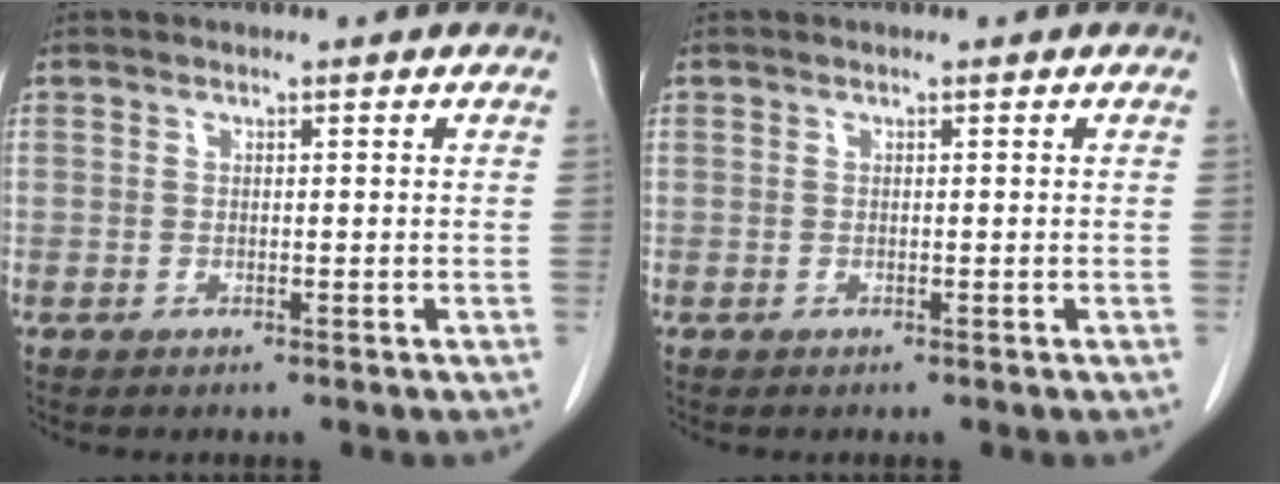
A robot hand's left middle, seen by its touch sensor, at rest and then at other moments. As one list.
[{"total": 0.0}]